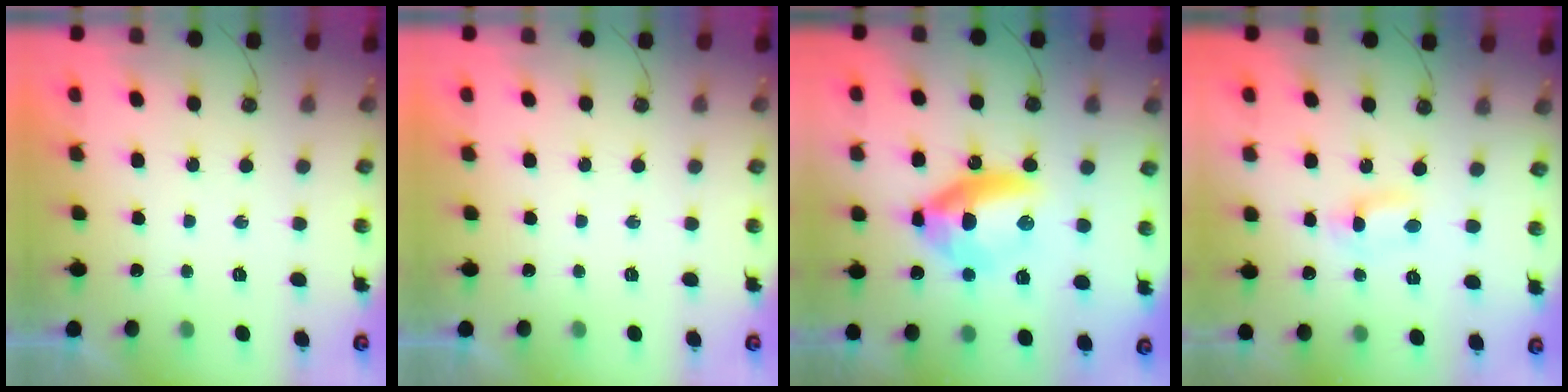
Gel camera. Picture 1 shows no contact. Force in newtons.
{"total": 0.0}
{"total": 11.2, "press": 11.0, "slide": 1.7}
{"total": 1.1, "press": 0.8, "slide": 0.6}